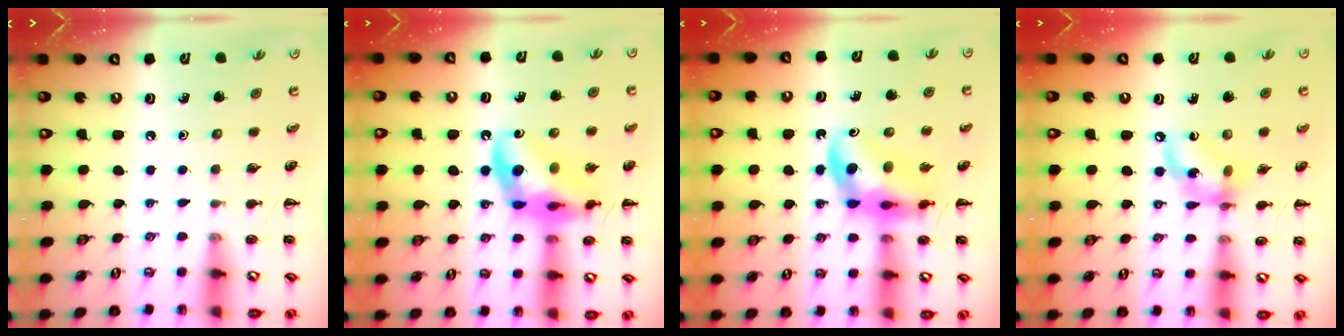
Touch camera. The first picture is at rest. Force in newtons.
{"total": 15.6, "press": 15.3, "slide": 3.0}
{"total": 11.8, "press": 11.3, "slide": 3.4}
{"total": 11.0, "press": 10.8, "slide": 2.4}